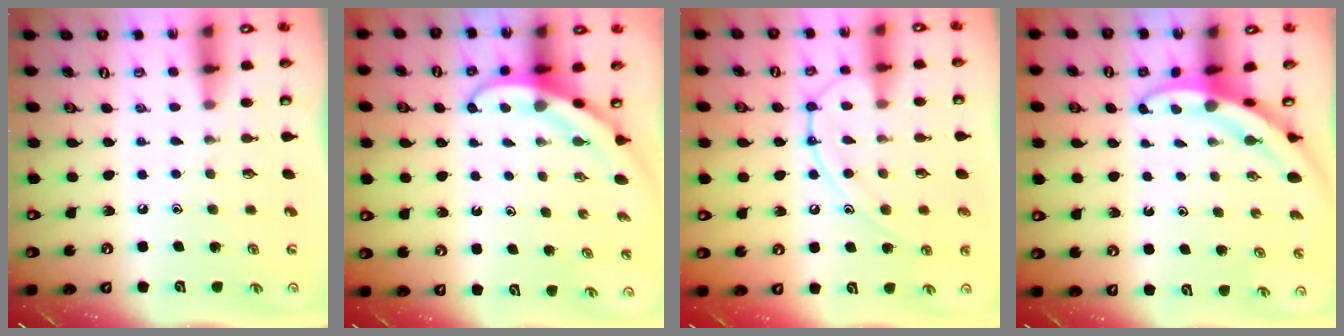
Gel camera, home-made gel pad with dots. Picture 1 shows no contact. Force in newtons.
{"total": 3.7, "press": 3.7, "slide": 0.3}
{"total": 13.1, "press": 13.1, "slide": 1.1}
{"total": 3.1, "press": 3.1, "slide": 0.3}